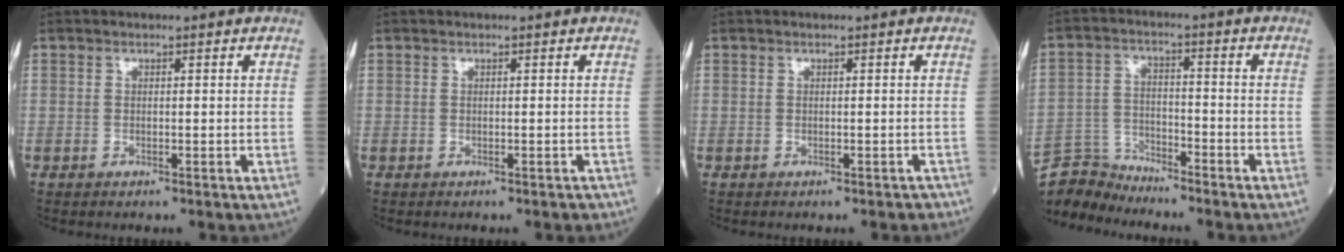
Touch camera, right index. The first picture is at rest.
{"total": 0.9, "force": [-0.7, 0.3, 0.4], "torque": [-0.004, 0.000, -0.008]}
{"total": 1.2, "force": [-1.0, 0.5, 0.5], "torque": [-0.005, 0.001, -0.011]}
{"total": 6.5, "force": [-6.4, 0.5, -0.9], "torque": [0.012, 0.004, -0.124]}